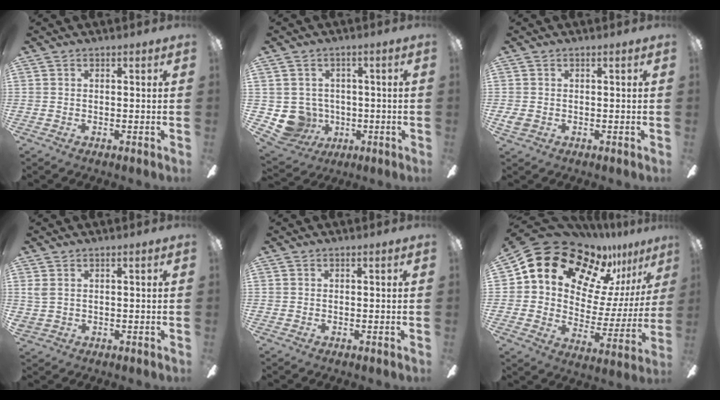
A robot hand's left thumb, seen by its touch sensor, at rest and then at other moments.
{"total": 7.8, "force": [-1.0, 7.5, 1.7], "torque": [-0.074, 0.001, -0.013]}
{"total": 1.7, "force": [-0.8, 1.3, 0.9], "torque": [-0.015, 0.003, -0.013]}
{"total": 2.3, "force": [0.9, 1.5, 1.5], "torque": [-0.032, 0.003, 0.016]}
{"total": 0.0}
{"total": 18.5, "force": [12.3, 11.5, 7.7], "torque": [-0.139, -0.083, 0.222]}